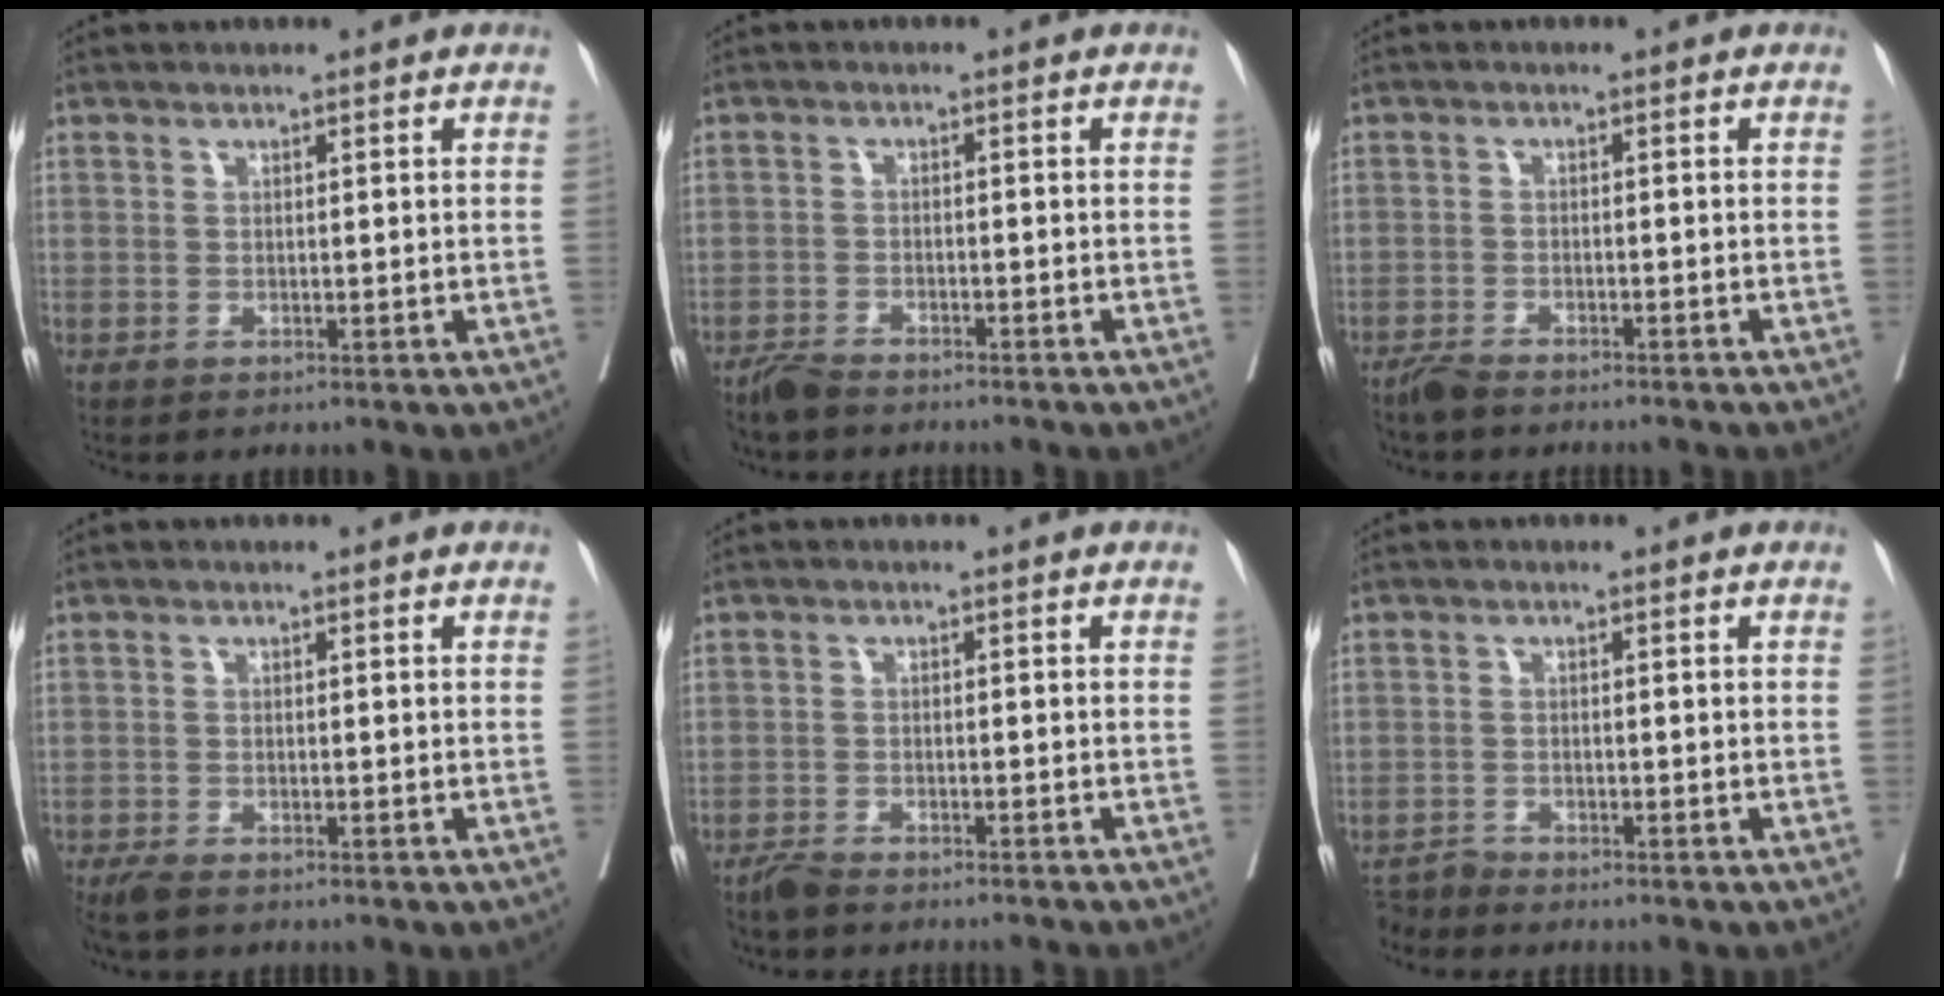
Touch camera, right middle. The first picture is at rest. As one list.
[{"total": 4.7, "force": [-4.4, 0.7, 1.4], "torque": [-0.020, -0.010, -0.072]}, {"total": 4.5, "force": [-4.3, 0.2, 1.3], "torque": [-0.015, -0.011, -0.069]}, {"total": 3.7, "force": [-3.1, 0.8, 1.7], "torque": [-0.030, -0.010, -0.053]}, {"total": 4.8, "force": [-4.7, 0.1, 1.2], "torque": [-0.011, -0.010, -0.074]}, {"total": 2.0, "force": [-1.9, 0.2, -0.6], "torque": [0.014, -0.007, -0.036]}]